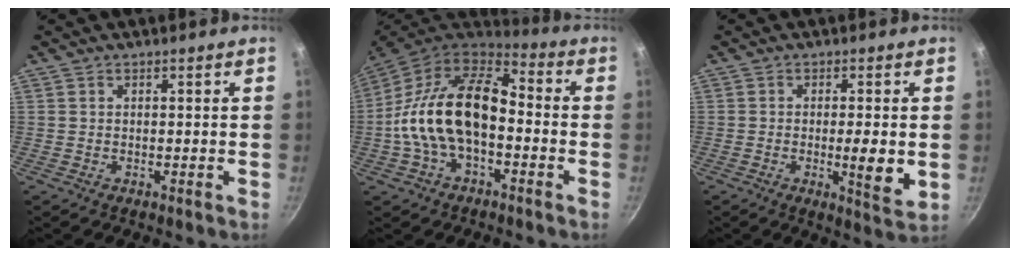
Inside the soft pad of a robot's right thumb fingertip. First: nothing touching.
{"total": 19.0, "force": [-2.5, 11.1, 15.2], "torque": [-0.257, 0.045, -0.058]}
{"total": 6.6, "force": [-0.9, 1.5, 6.4], "torque": [-0.099, -0.011, -0.012]}